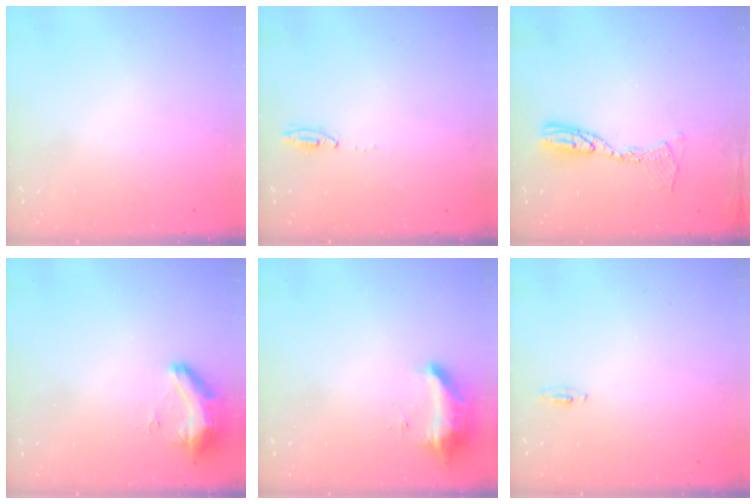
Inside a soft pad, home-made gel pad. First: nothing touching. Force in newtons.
{"total": 4.1, "press": 3.1, "slide": 2.6}
{"total": 10.3, "press": 10.3, "slide": 1.0}
{"total": 14.6, "press": 10.5, "slide": 10.2}
{"total": 9.1, "press": 9.1, "slide": 0.0}
{"total": 3.8, "press": 2.8, "slide": 2.6}